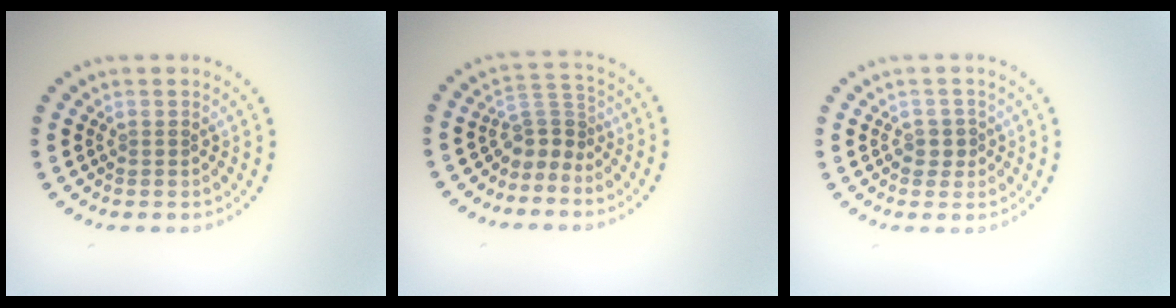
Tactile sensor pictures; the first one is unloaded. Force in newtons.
{"total": 2.8, "press": 1.8, "slide": 2.1}
{"total": 1.1, "press": 0.9, "slide": 0.6}